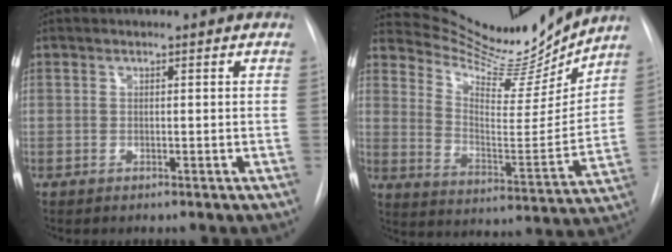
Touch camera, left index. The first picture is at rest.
{"total": 16.4, "force": [15.8, 2.0, 3.5], "torque": [-0.067, -0.055, 0.240]}